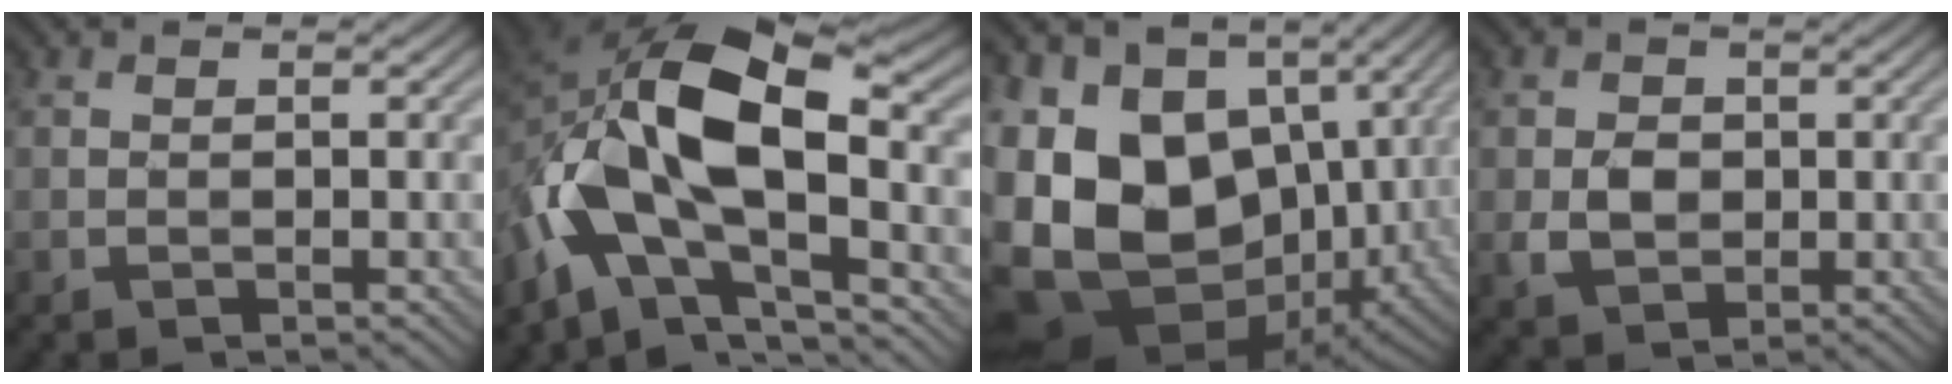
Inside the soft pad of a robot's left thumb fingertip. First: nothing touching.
{"total": 15.0, "force": [-3.5, 8.0, 12.2], "torque": [-0.219, -0.006, -0.066]}
{"total": 19.2, "force": [1.2, 14.2, 12.8], "torque": [-0.262, -0.008, 0.053]}
{"total": 3.4, "force": [-0.2, 2.9, 1.7], "torque": [-0.034, -0.004, -0.003]}